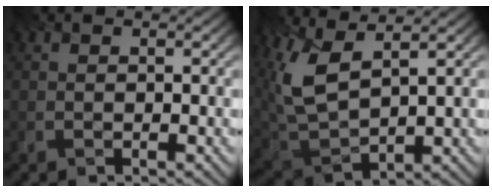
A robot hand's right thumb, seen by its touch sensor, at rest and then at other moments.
{"total": 9.2, "force": [4.0, 4.0, 7.2], "torque": [-0.193, 0.008, 0.083]}